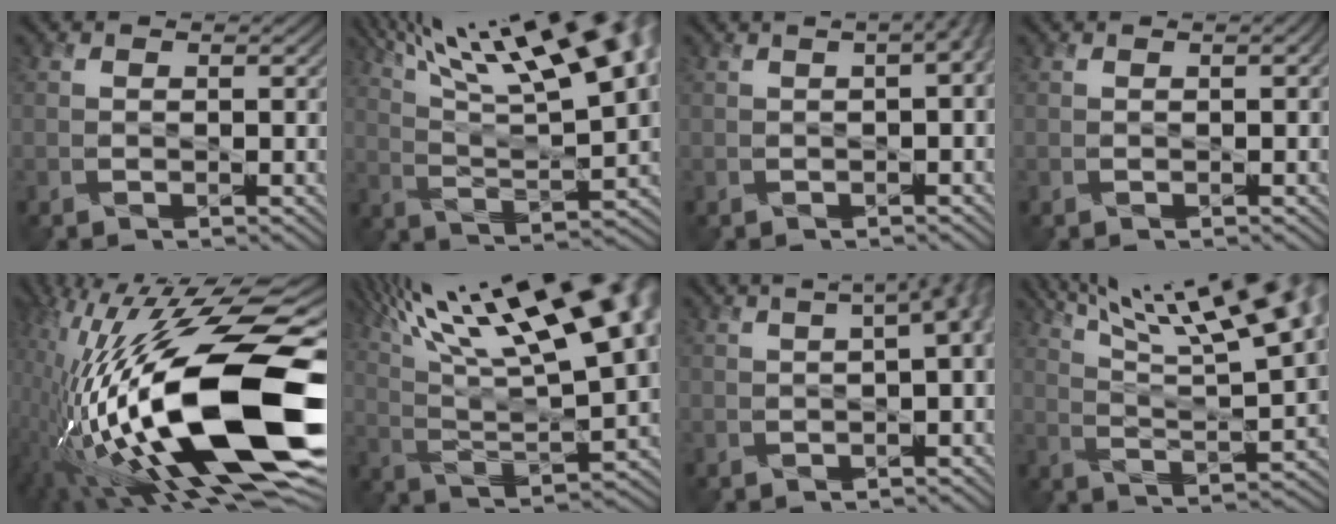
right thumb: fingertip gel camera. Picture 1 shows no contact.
{"total": 21.0, "force": [12.1, 6.6, 15.8], "torque": [-0.284, 0.051, 0.187]}
{"total": 6.0, "force": [0.8, 2.5, 5.4], "torque": [-0.053, 0.016, 0.000]}
{"total": 0.8, "force": [0.1, 0.2, 0.8], "torque": [-0.012, 0.003, 0.001]}
{"total": 22.6, "force": [-3.7, 8.5, 20.6], "torque": [-0.406, 0.014, -0.085]}
{"total": 24.0, "force": [13.5, 7.7, 18.3], "torque": [-0.314, 0.081, 0.211]}
{"total": 8.0, "force": [1.2, 3.1, 7.2], "torque": [-0.072, 0.032, 0.011]}
{"total": 18.6, "force": [11.4, 4.8, 13.9], "torque": [-0.238, 0.032, 0.171]}